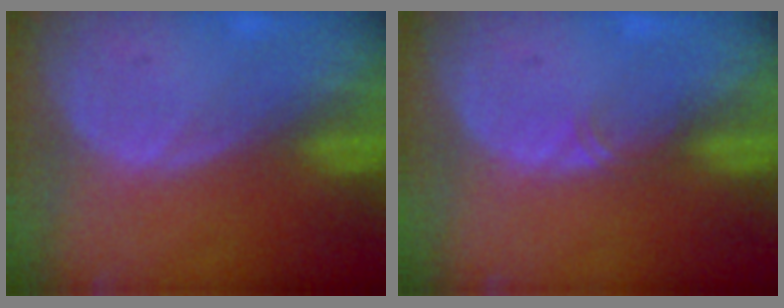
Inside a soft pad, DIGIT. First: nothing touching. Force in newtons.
{"total": 1.1, "press": 1.0, "slide": 0.6}